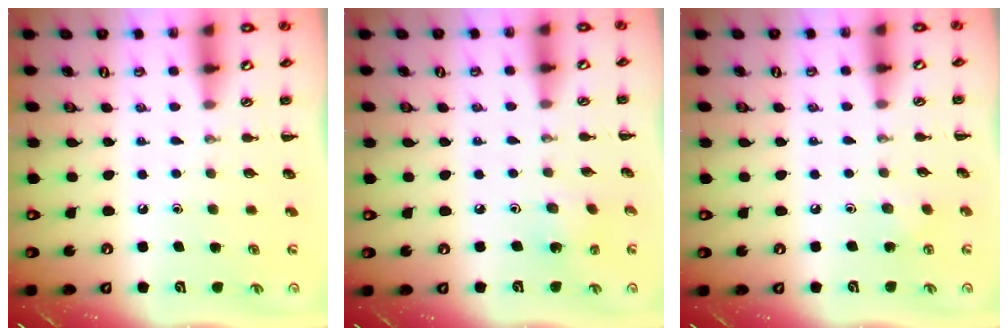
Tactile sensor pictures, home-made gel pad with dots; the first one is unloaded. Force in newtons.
{"total": 1.5, "press": 1.3, "slide": 0.6}
{"total": 3.0, "press": 2.9, "slide": 0.9}